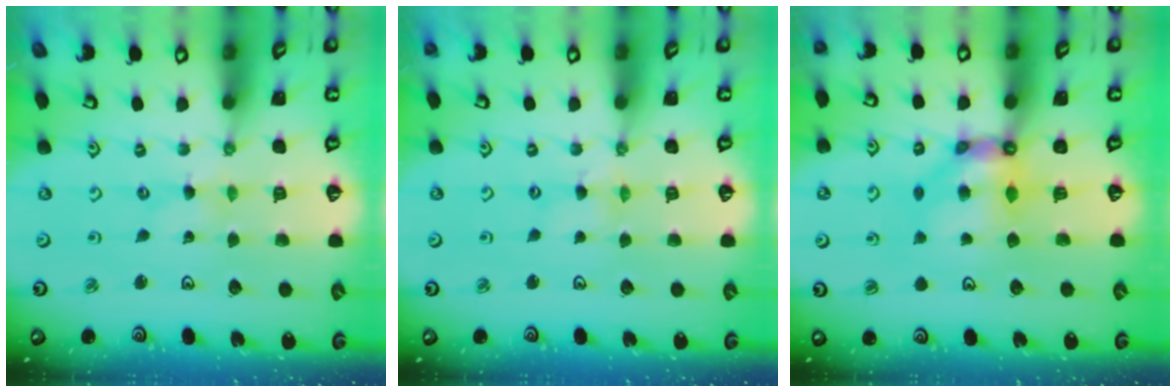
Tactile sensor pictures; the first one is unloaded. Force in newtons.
{"total": 1.3, "press": 1.2, "slide": 0.2}
{"total": 9.1, "press": 9.1, "slide": 0.8}